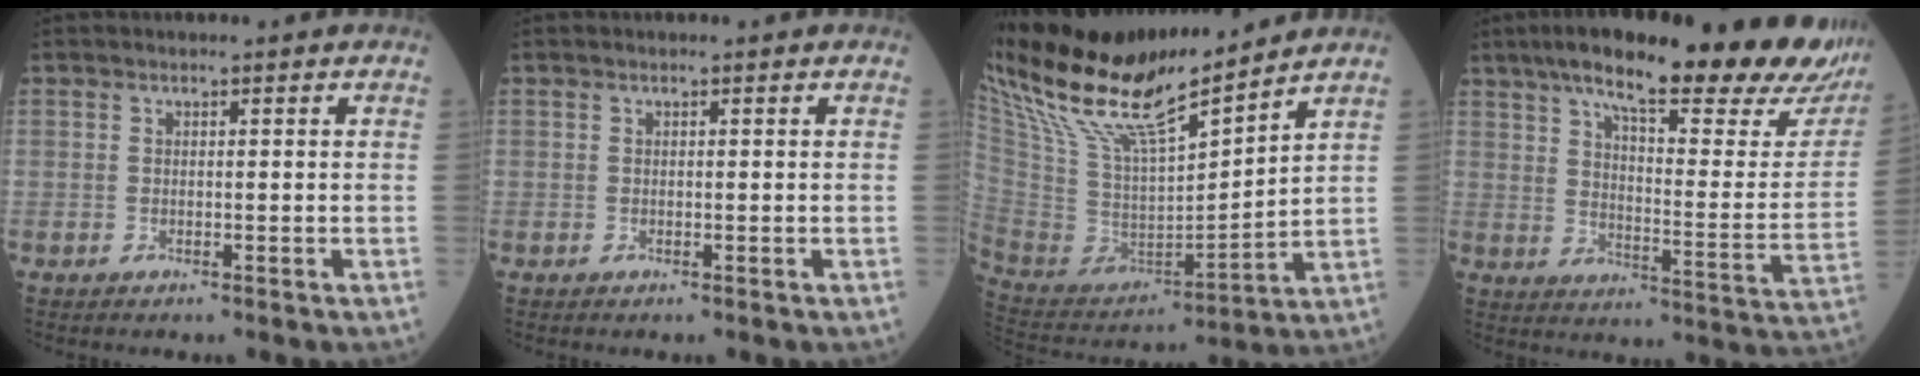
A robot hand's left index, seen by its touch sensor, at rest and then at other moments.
{"total": 0.0}
{"total": 21.8, "force": [18.1, 2.4, 12.0], "torque": [-0.237, 0.002, 0.344]}
{"total": 28.7, "force": [22.7, 4.6, 16.9], "torque": [-0.246, -0.028, 0.292]}